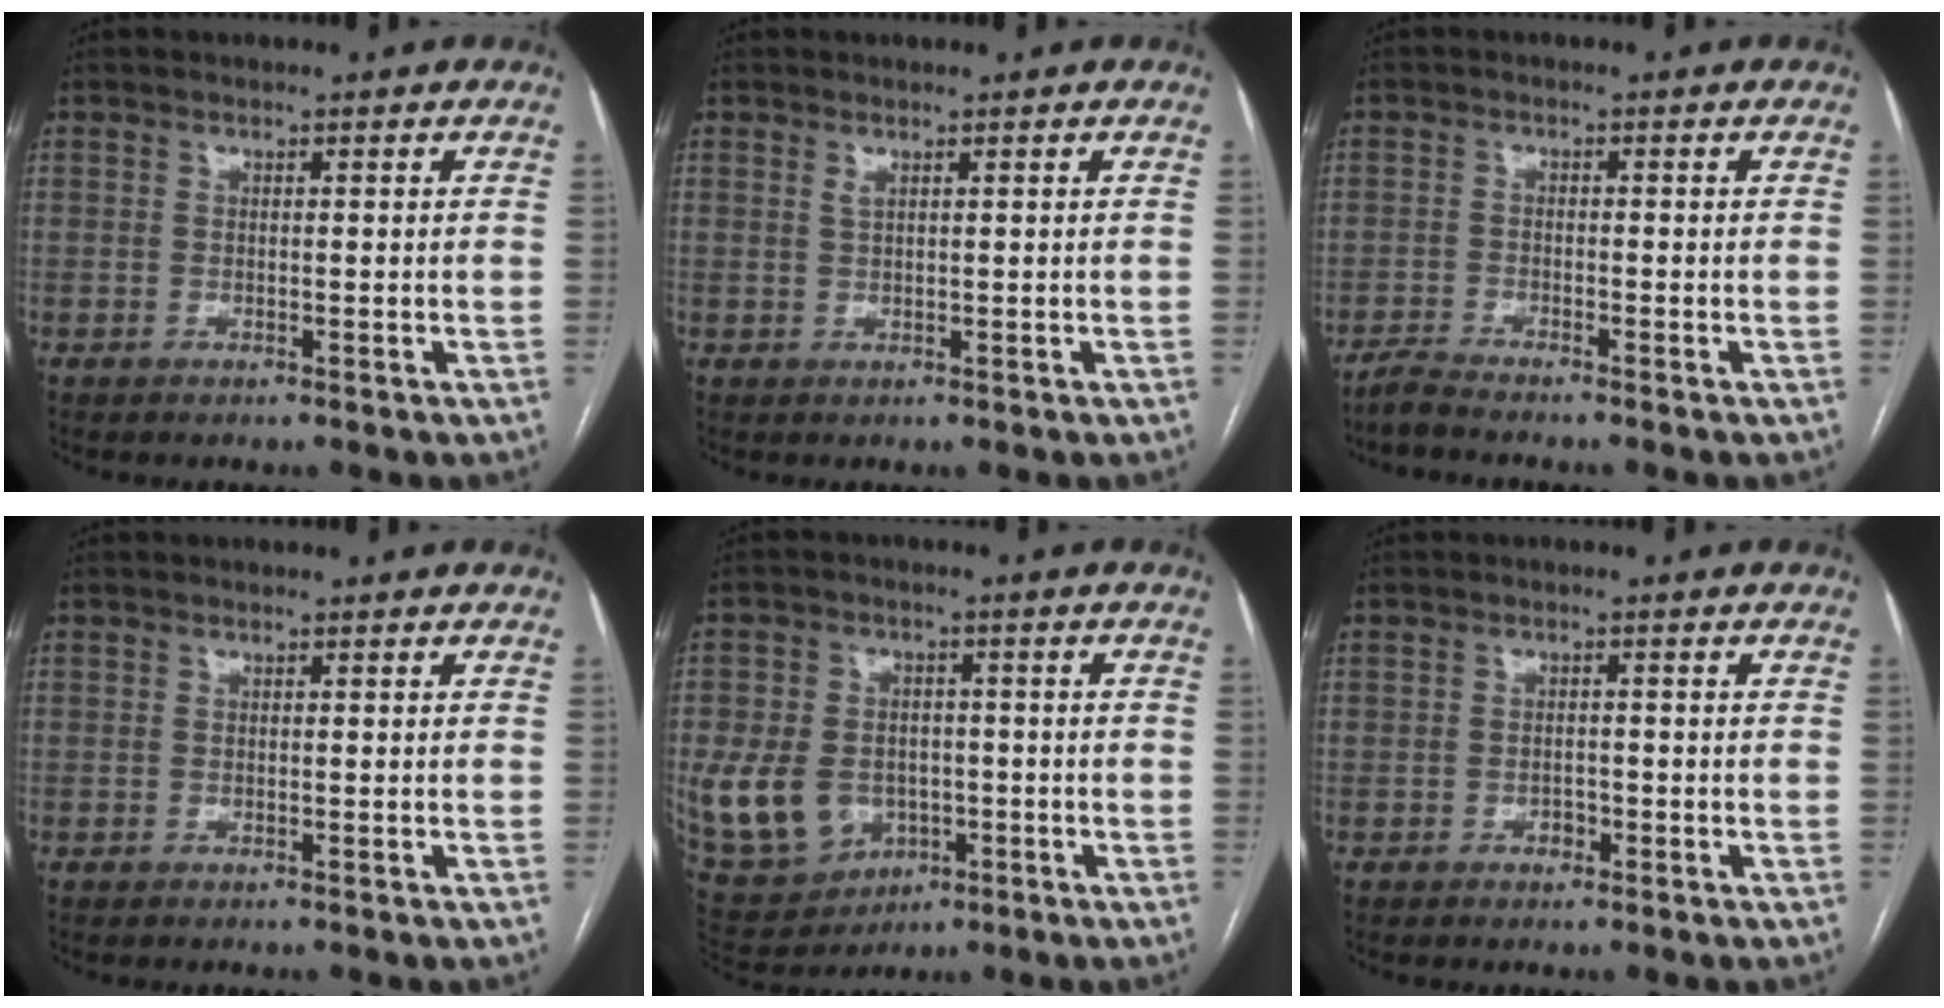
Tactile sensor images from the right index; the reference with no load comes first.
{"total": 0.7, "force": [0.5, 0.1, 0.6], "torque": [-0.017, -0.002, 0.012]}
{"total": 2.5, "force": [-2.4, -0.5, 0.6], "torque": [-0.020, -0.011, -0.051]}
{"total": 0.0}
{"total": 16.9, "force": [-3.8, 13.4, 9.5], "torque": [-0.245, 0.009, -0.040]}
{"total": 1.7, "force": [-0.8, 1.3, 0.9], "torque": [-0.012, 0.005, -0.011]}